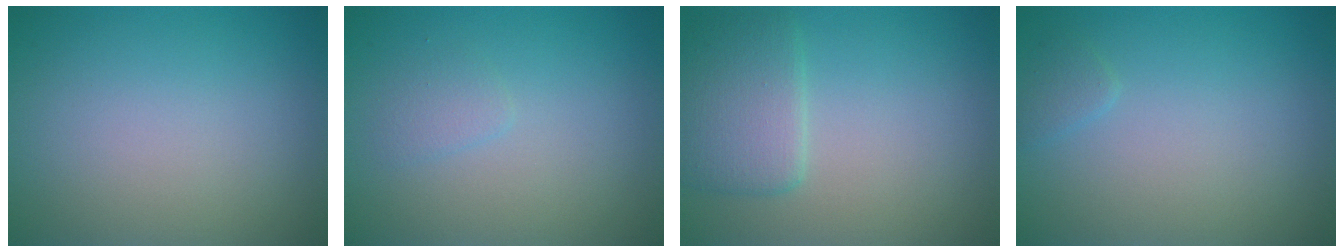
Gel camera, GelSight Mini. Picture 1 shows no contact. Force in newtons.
{"total": 1.0, "press": 1.0, "slide": 0.0}
{"total": 3.4, "press": 3.4, "slide": 0.4}
{"total": 0.8, "press": 0.8, "slide": 0.1}